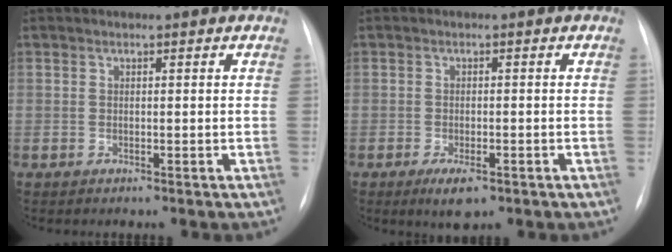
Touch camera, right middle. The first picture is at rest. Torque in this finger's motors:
{"motor_torque": [0.16, -0.28, 0.19, 0.07]}